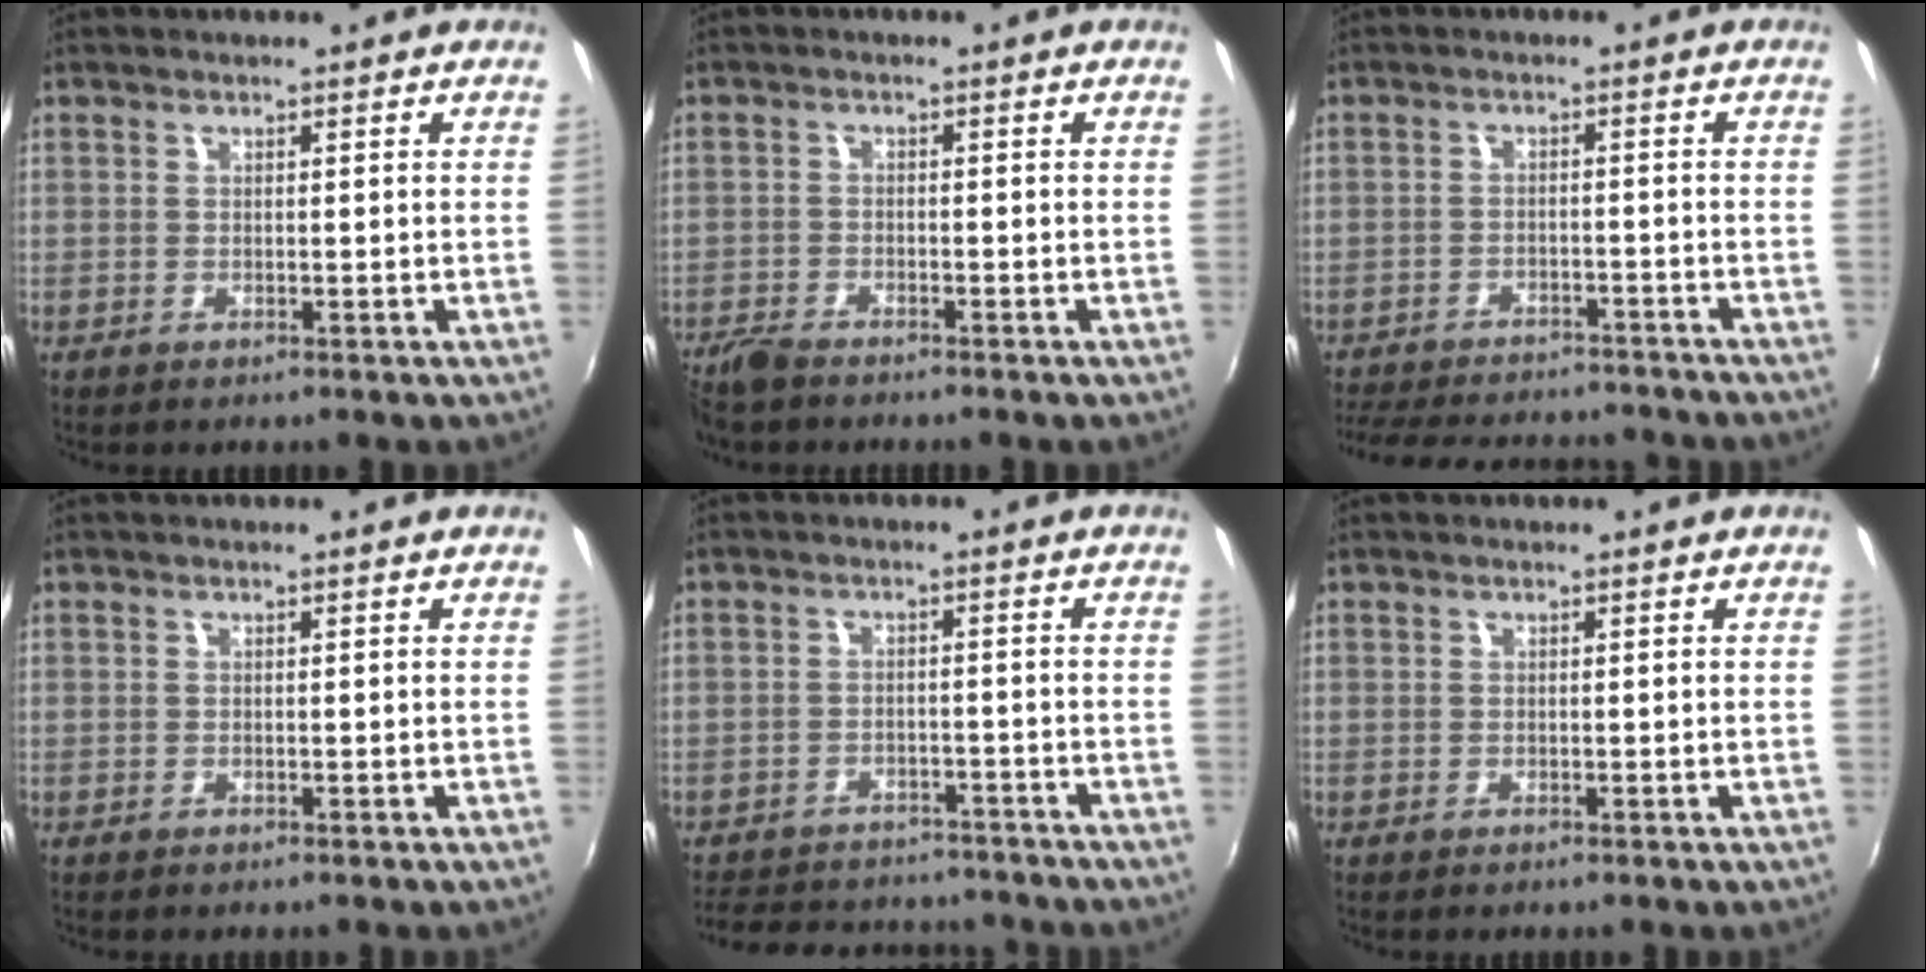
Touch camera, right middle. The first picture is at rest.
{"total": 4.1, "force": [-3.7, 1.1, 1.5], "torque": [-0.046, -0.014, -0.077]}
{"total": 18.3, "force": [-15.8, 5.8, 7.0], "torque": [-0.157, -0.006, -0.219]}
{"total": 0.0}
{"total": 15.5, "force": [-13.3, 6.1, 5.1], "torque": [-0.121, 0.023, -0.179]}
{"total": 0.0}